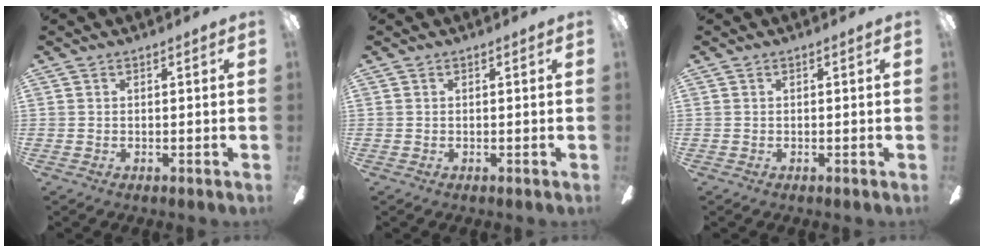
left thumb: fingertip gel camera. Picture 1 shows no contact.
{"total": 0.0}
{"total": 0.0}